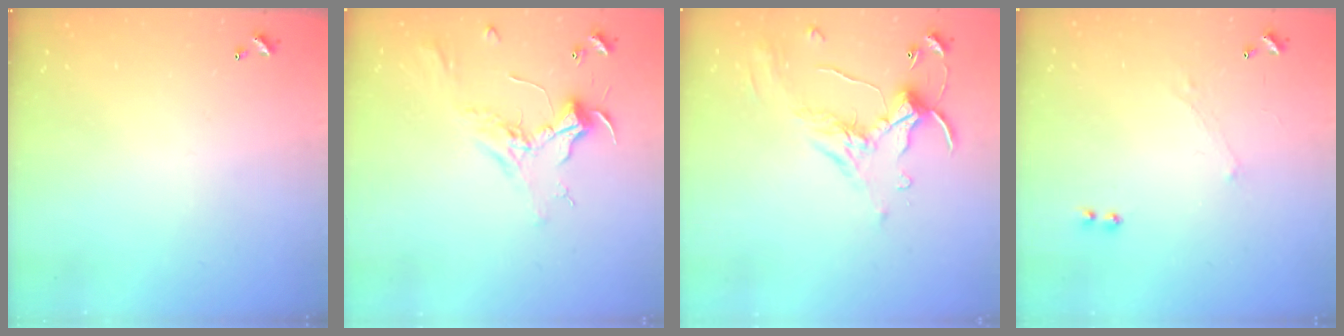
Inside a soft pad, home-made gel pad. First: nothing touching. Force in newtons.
{"total": 2.4, "press": 2.3, "slide": 0.8}
{"total": 1.1, "press": 0.5, "slide": 1.0}
{"total": 1.0, "press": 0.9, "slide": 0.5}